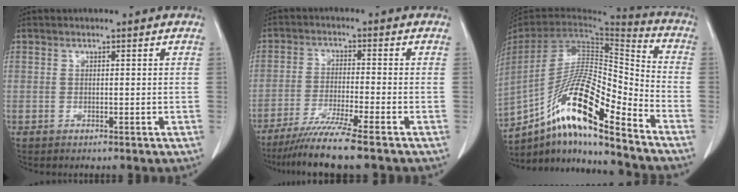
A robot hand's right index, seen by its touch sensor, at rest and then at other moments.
{"total": 9.0, "force": [-7.1, -1.5, 5.3], "torque": [-0.083, -0.031, -0.121]}
{"total": 19.2, "force": [-12.5, 1.8, 14.4], "torque": [-0.283, -0.002, -0.226]}